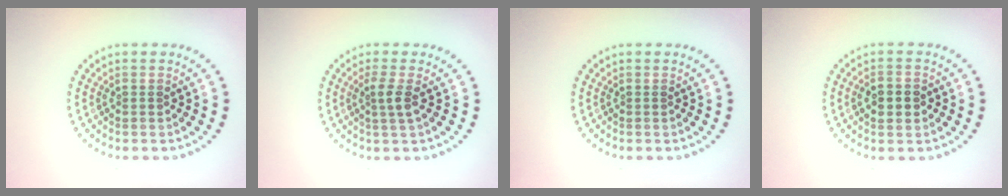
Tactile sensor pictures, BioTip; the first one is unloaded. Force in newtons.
{"total": 1.9, "press": 1.4, "slide": 1.3}
{"total": 0.0}
{"total": 3.0, "press": 3.0, "slide": 0.2}